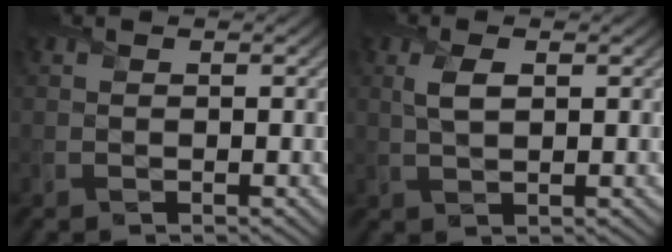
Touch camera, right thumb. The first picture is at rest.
{"total": 2.7, "force": [0.9, 1.2, 2.3], "torque": [-0.056, 0.001, 0.020]}